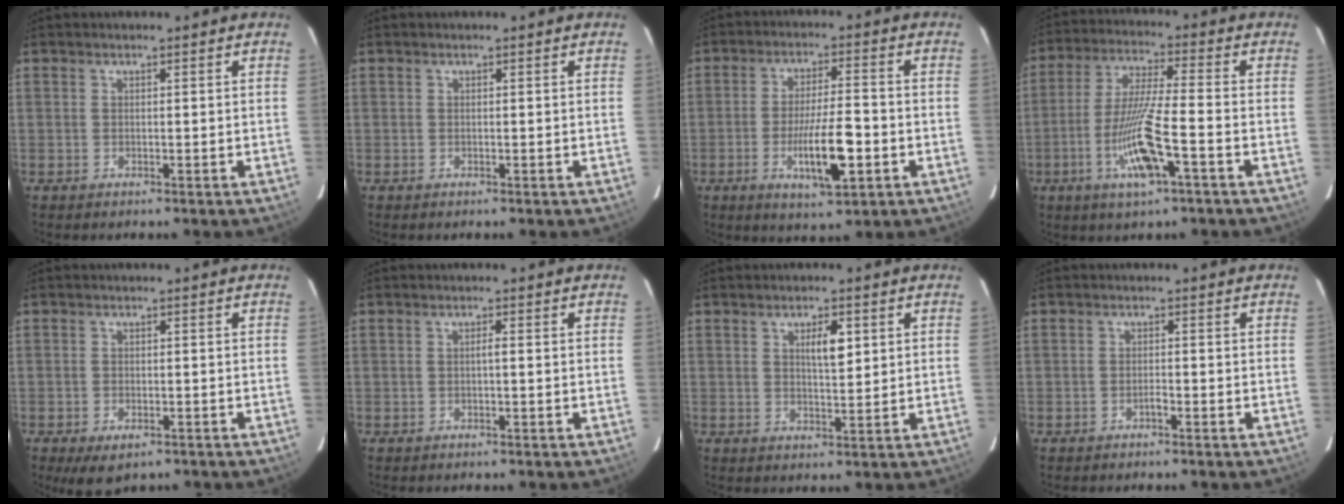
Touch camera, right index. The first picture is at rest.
{"total": 0.0}
{"total": 9.6, "force": [-3.1, 1.6, 9.0], "torque": [-0.155, -0.007, -0.050]}
{"total": 11.5, "force": [-4.4, 0.7, 10.6], "torque": [-0.211, -0.012, -0.082]}
{"total": 4.4, "force": [-2.9, 2.2, 2.6], "torque": [-0.044, -0.008, -0.036]}
{"total": 0.7, "force": [-0.1, 0.0, 0.7], "torque": [-0.013, 0.001, -0.002]}
{"total": 3.8, "force": [1.4, 1.0, 3.4], "torque": [-0.057, 0.000, 0.025]}
{"total": 0.9, "force": [-0.7, 0.1, 0.6], "torque": [-0.013, 0.001, -0.013]}